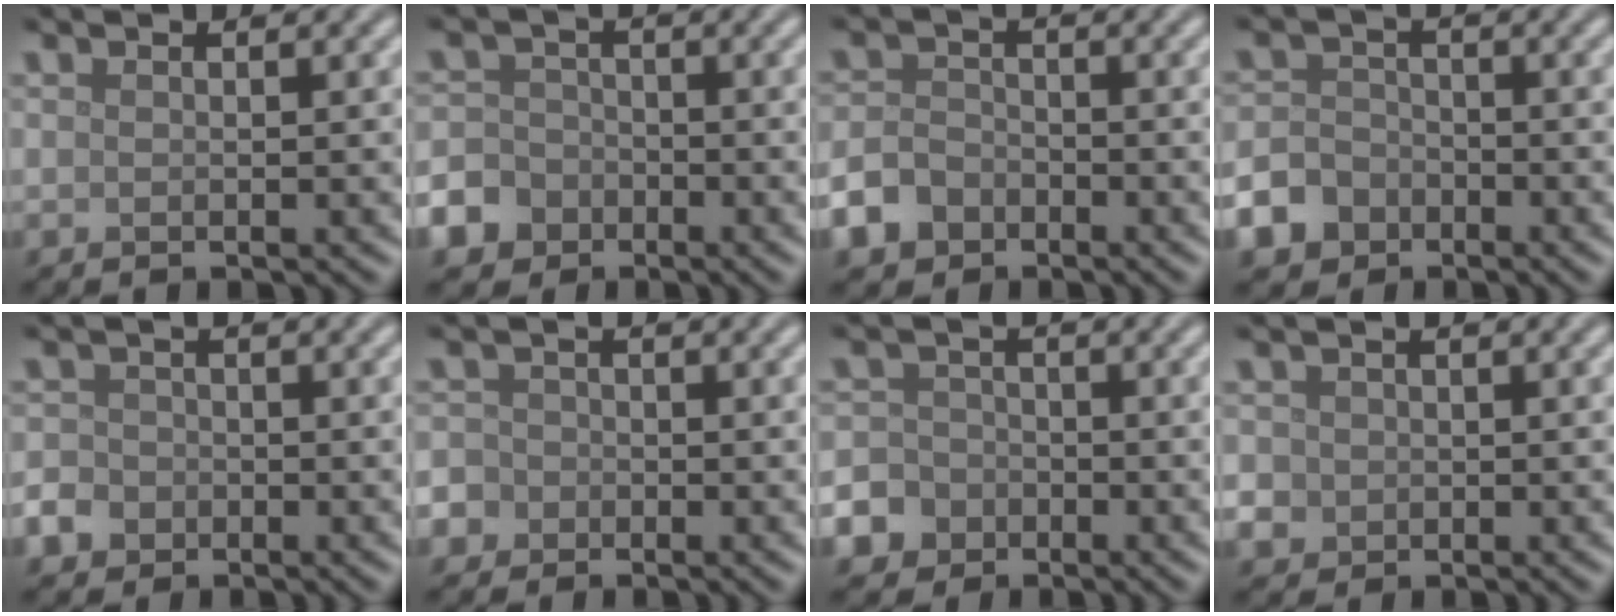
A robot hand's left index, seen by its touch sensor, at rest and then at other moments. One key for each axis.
{"total": 6.1, "fx": -3.7, "fy": 4.7, "fz": 1.2, "tx": -0.020, "ty": -0.015, "tz": -0.079}
{"total": 3.6, "fx": -2.4, "fy": 2.5, "fz": 1.2, "tx": -0.025, "ty": -0.006, "tz": -0.052}
{"total": 5.2, "fx": -3.4, "fy": 3.8, "fz": 1.3, "tx": -0.012, "ty": -0.012, "tz": -0.066}
{"total": 3.0, "fx": -1.5, "fy": 2.4, "fz": 0.8, "tx": -0.008, "ty": -0.005, "tz": -0.032}
{"total": 4.3, "fx": -2.0, "fy": 3.7, "fz": 0.8, "tx": -0.003, "ty": -0.001, "tz": -0.057}
{"total": 6.9, "fx": -3.9, "fy": 5.5, "fz": 1.3, "tx": -0.029, "ty": -0.019, "tz": -0.087}
{"total": 3.7, "fx": -0.6, "fy": 3.4, "fz": 1.2, "tx": -0.026, "ty": 0.003, "tz": -0.019}